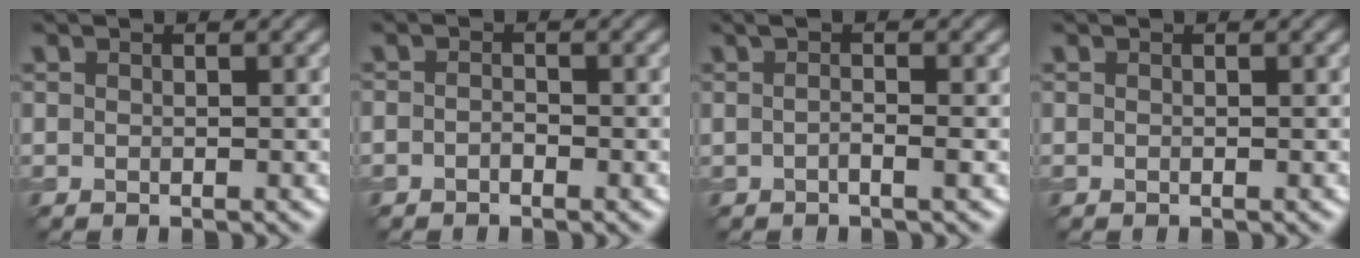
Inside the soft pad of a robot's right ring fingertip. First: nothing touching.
{"total": 0.8, "force": [-0.5, 0.4, 0.5], "torque": [-0.011, 0.000, -0.011]}
{"total": 1.8, "force": [-0.1, 0.5, 1.7], "torque": [-0.027, -0.003, -0.008]}
{"total": 0.0}